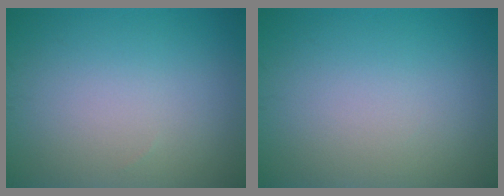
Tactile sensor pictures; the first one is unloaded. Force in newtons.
{"total": 0.0}